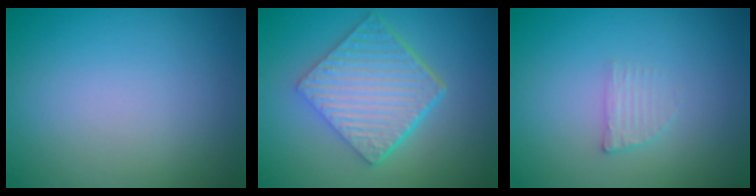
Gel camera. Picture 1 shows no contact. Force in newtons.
{"total": 6.4, "press": 4.5, "slide": 4.7}
{"total": 1.2, "press": 1.2, "slide": 0.3}